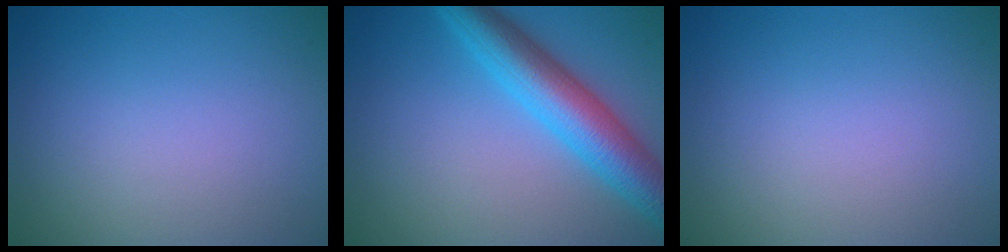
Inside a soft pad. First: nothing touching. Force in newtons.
{"total": 6.4, "press": 6.4, "slide": 0.2}
{"total": 0.0}